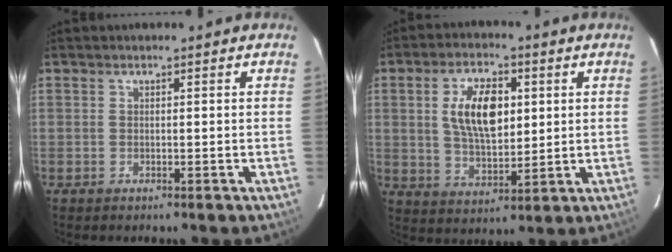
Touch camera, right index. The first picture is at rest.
{"total": 11.2, "force": [2.5, 5.6, 9.4], "torque": [-0.173, 0.009, 0.049]}